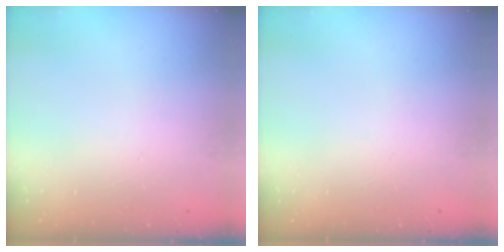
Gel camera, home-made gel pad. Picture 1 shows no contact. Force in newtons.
{"total": 0.0}